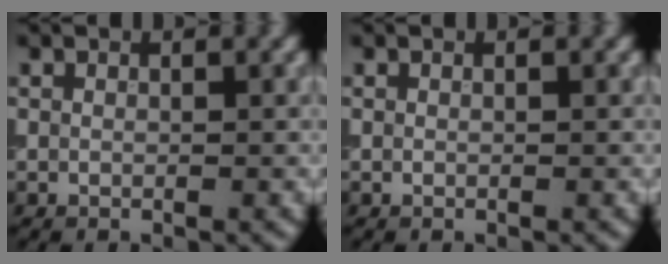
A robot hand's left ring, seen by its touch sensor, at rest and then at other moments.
{"total": 0.0}